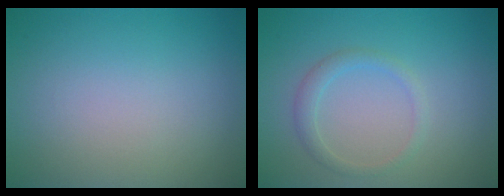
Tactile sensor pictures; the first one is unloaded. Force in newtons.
{"total": 1.5, "press": 1.5, "slide": 0.1}